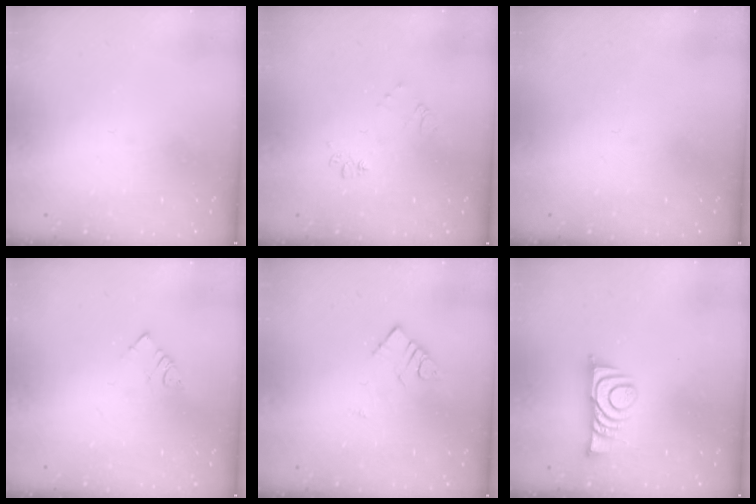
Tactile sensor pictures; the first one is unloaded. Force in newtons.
{"total": 6.9, "press": 6.8, "slide": 0.8}
{"total": 0.0}
{"total": 2.5, "press": 2.5, "slide": 0.1}
{"total": 4.3, "press": 4.3, "slide": 0.5}
{"total": 9.0, "press": 9.0, "slide": 0.7}